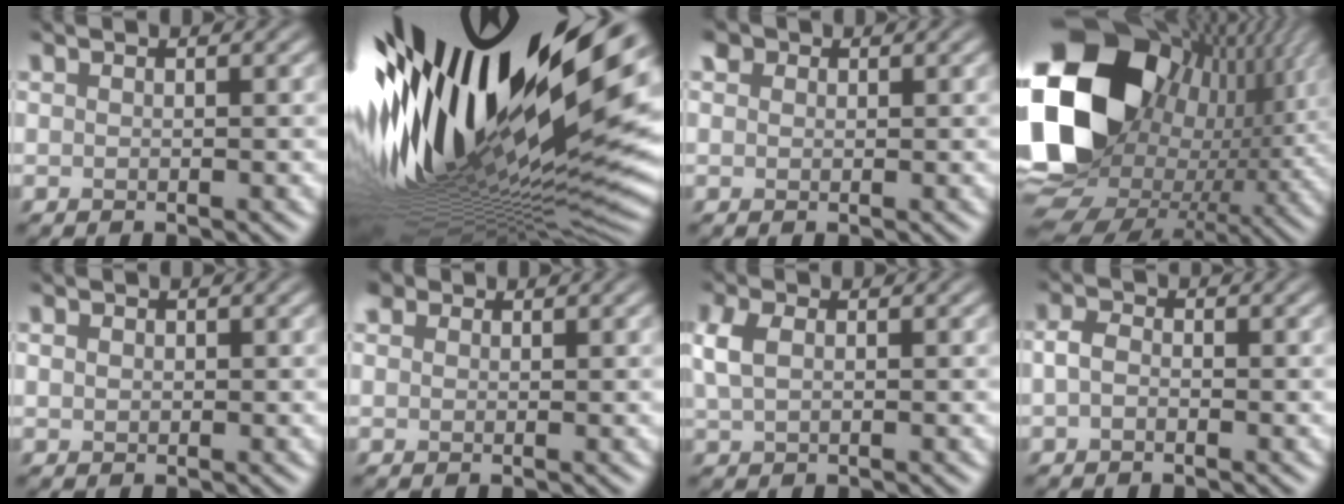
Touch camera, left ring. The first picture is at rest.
{"total": 19.0, "force": [3.9, 6.0, 17.6], "torque": [-0.309, -0.032, 0.065]}
{"total": 1.3, "force": [0.6, 1.0, 0.4], "torque": [-0.013, -0.001, 0.011]}
{"total": 20.0, "force": [2.4, 15.1, 12.9], "torque": [-0.290, -0.007, 0.055]}
{"total": 0.6, "force": [-0.1, 0.6, 0.1], "torque": [-0.001, -0.002, -0.005]}
{"total": 1.2, "force": [0.7, 0.9, 0.4], "torque": [-0.011, 0.001, 0.012]}
{"total": 2.5, "force": [0.0, 1.5, 1.9], "torque": [-0.050, 0.004, -0.004]}
{"total": 2.2, "force": [-1.1, 1.4, 1.3], "torque": [-0.023, 0.001, -0.031]}